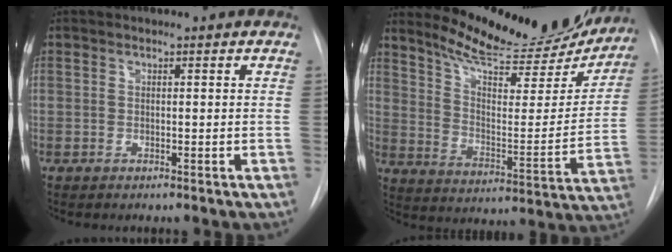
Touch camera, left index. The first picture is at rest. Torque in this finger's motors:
{"motor_torque": [1.02, -1.12, 0.21, 0.05]}